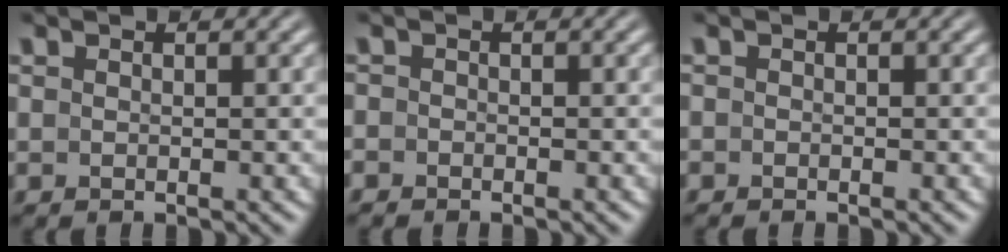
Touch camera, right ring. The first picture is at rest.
{"total": 1.4, "force": [-0.9, 1.0, 0.0], "torque": [-0.009, -0.009, -0.017]}
{"total": 0.7, "force": [-0.5, 0.4, -0.1], "torque": [-0.004, -0.006, -0.008]}